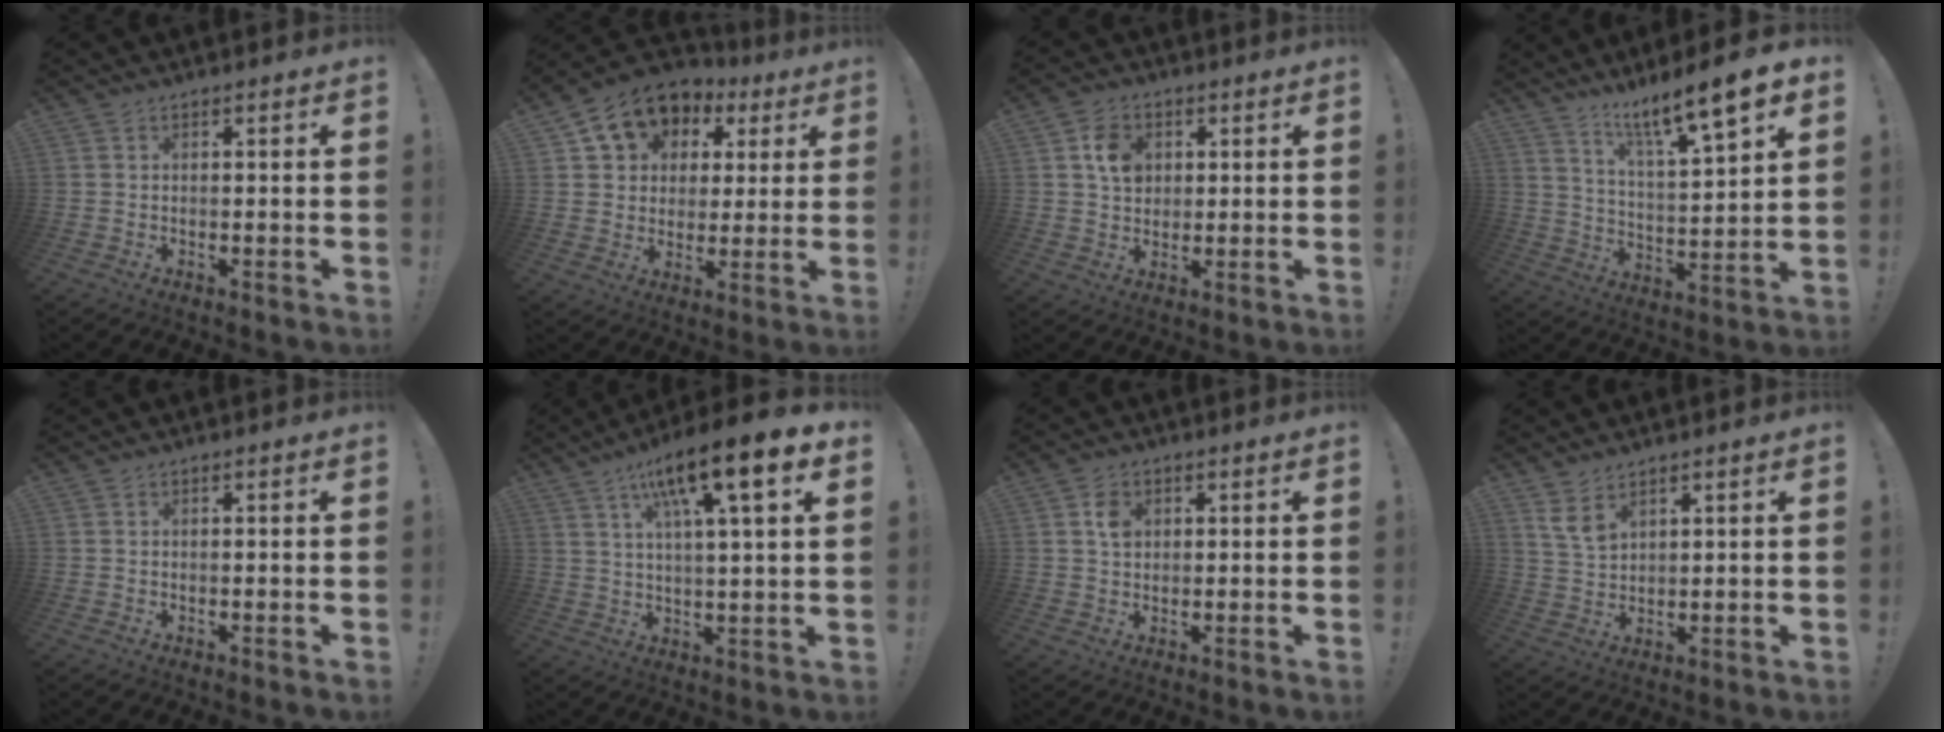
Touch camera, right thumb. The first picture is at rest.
{"total": 11.5, "force": [5.9, 8.8, 4.3], "torque": [-0.076, -0.034, 0.117]}
{"total": 7.5, "force": [2.3, 6.1, 3.7], "torque": [-0.042, 0.001, 0.043]}
{"total": 12.4, "force": [9.2, 0.8, 8.4], "torque": [-0.147, -0.070, 0.140]}
{"total": 0.0}
{"total": 13.9, "force": [6.4, 2.0, 12.2], "torque": [-0.198, -0.026, 0.090]}
{"total": 3.5, "force": [1.1, 2.7, 2.0], "torque": [-0.017, -0.004, 0.018]}
{"total": 5.7, "force": [3.8, 2.6, 3.3], "torque": [-0.062, -0.019, 0.073]}